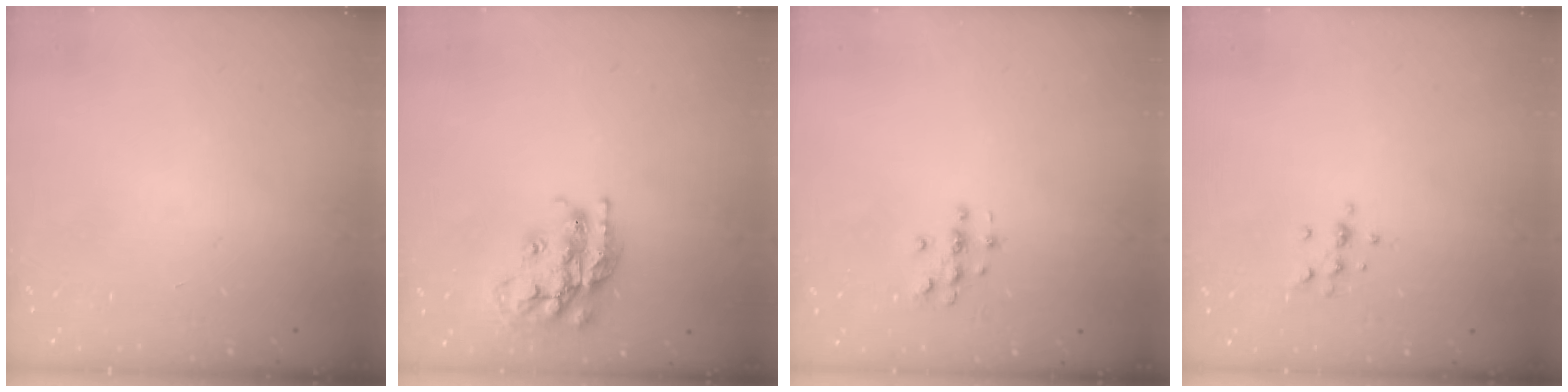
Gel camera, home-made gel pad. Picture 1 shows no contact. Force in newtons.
{"total": 17.3, "press": 17.3, "slide": 1.0}
{"total": 2.9, "press": 2.9, "slide": 0.3}
{"total": 6.0, "press": 5.6, "slide": 2.0}